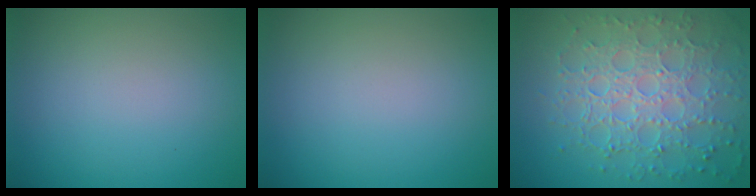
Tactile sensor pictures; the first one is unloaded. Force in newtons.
{"total": 0.0}
{"total": 8.0, "press": 5.7, "slide": 5.6}